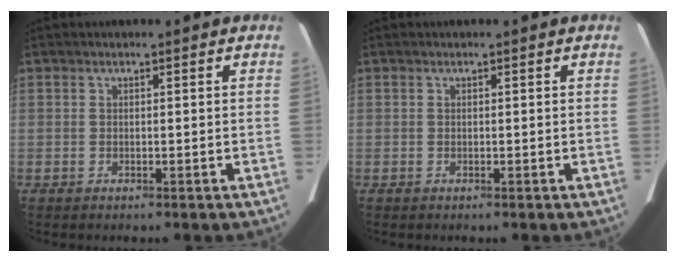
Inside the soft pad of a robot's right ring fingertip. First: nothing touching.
{"total": 0.0}